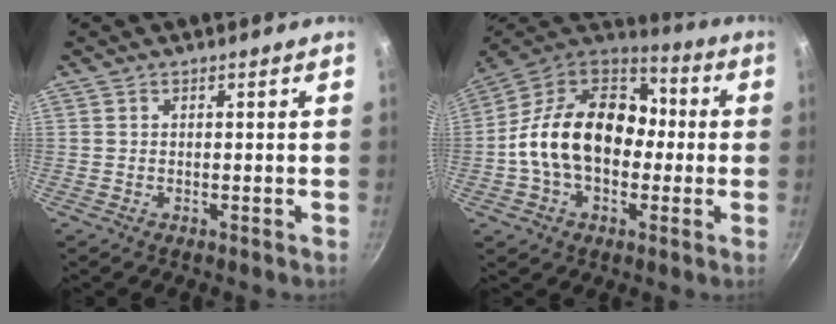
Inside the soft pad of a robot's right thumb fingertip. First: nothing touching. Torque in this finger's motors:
{"motor_torque": [1.35, 3.66, 1.96, -0.66, 0.58]}